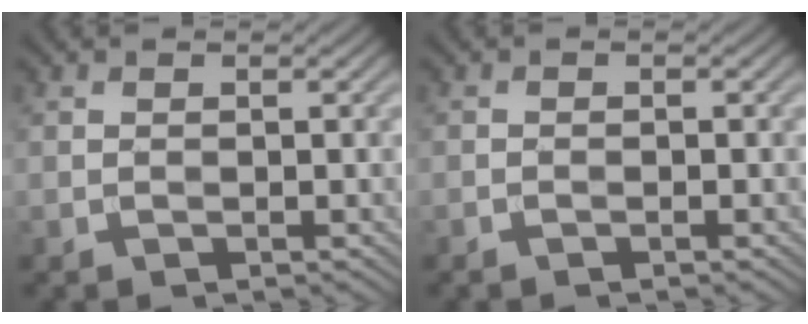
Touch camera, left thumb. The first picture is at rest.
{"total": 0.6, "force": [-0.5, 0.0, 0.3], "torque": [-0.004, 0.000, -0.009]}